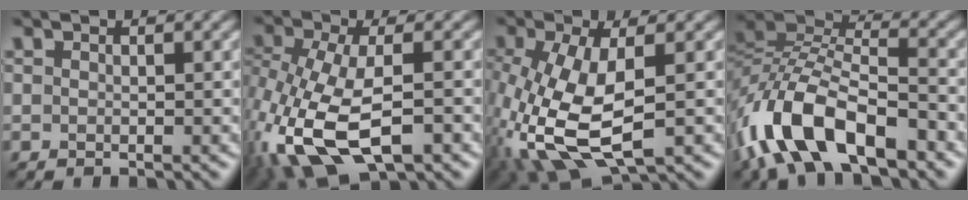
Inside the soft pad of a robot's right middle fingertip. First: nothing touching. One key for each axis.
{"total": 9.3, "fx": -3.9, "fy": 4.7, "fz": 6.9, "tx": -0.166, "ty": -0.014, "tz": -0.071}
{"total": 8.9, "fx": -2.4, "fy": 4.0, "fz": 7.6, "tx": -0.194, "ty": -0.013, "tz": -0.044}
{"total": 11.6, "fx": -6.9, "fy": 5.3, "fz": 7.6, "tx": -0.155, "ty": 0.003, "tz": -0.140}